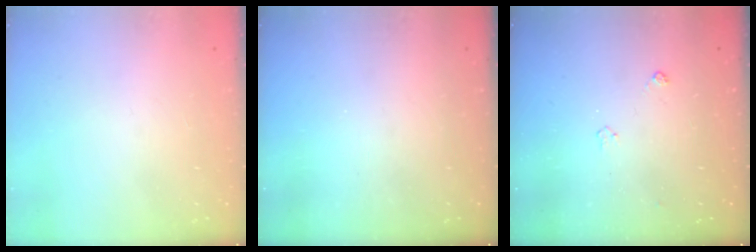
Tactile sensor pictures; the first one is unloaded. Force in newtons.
{"total": 0.0}
{"total": 3.6, "press": 3.6, "slide": 0.6}